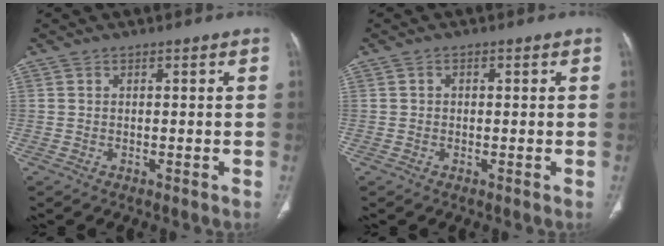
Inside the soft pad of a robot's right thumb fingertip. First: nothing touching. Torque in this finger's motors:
{"motor_torque": [0.05, -0.24, -0.23, 0.17, 0.04]}